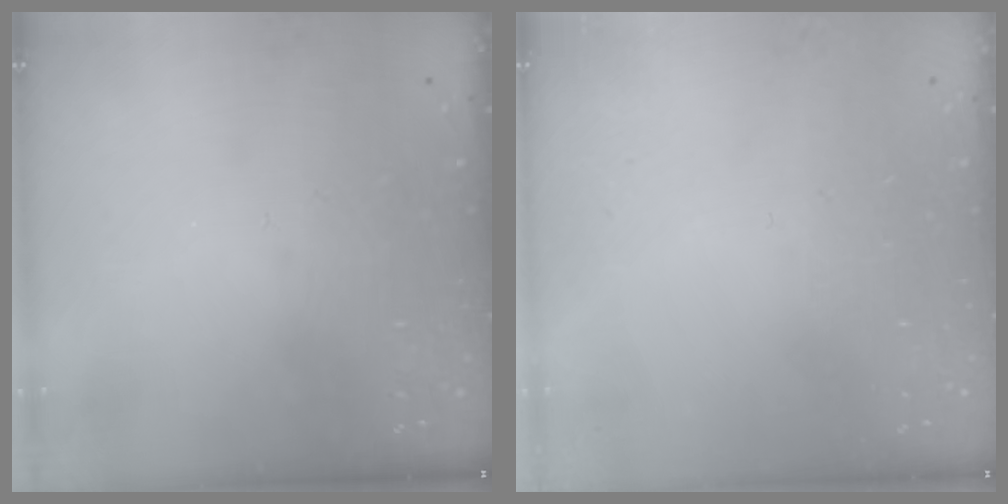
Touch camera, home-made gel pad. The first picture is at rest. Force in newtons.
{"total": 0.0}